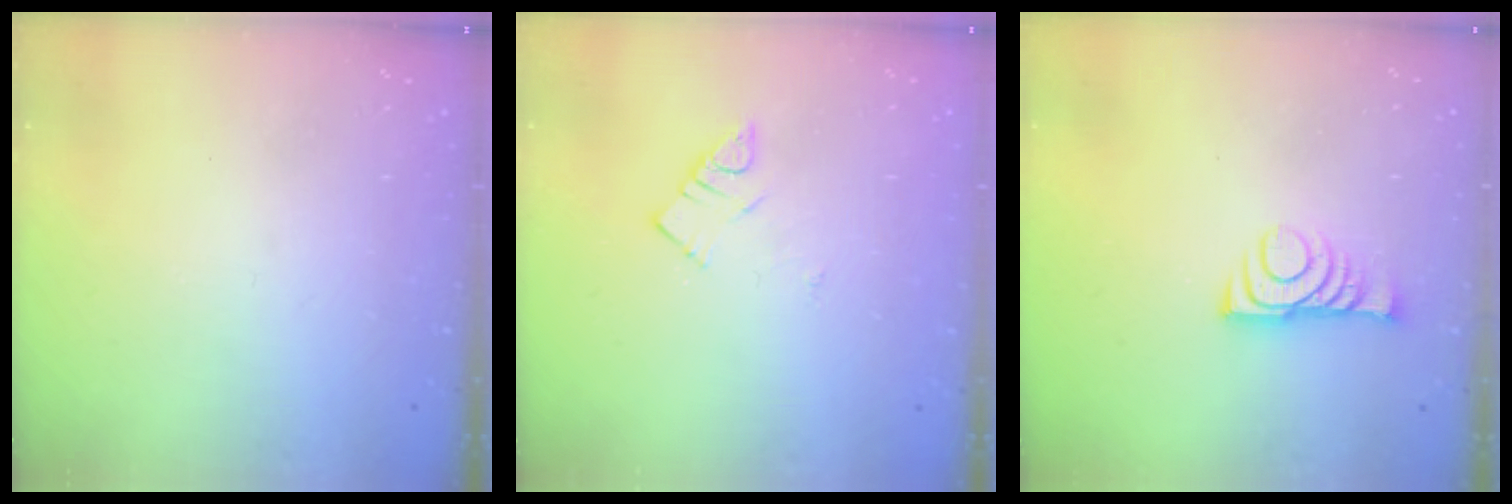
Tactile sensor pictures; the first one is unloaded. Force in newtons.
{"total": 4.3, "press": 4.3, "slide": 0.5}
{"total": 8.2, "press": 8.1, "slide": 1.0}